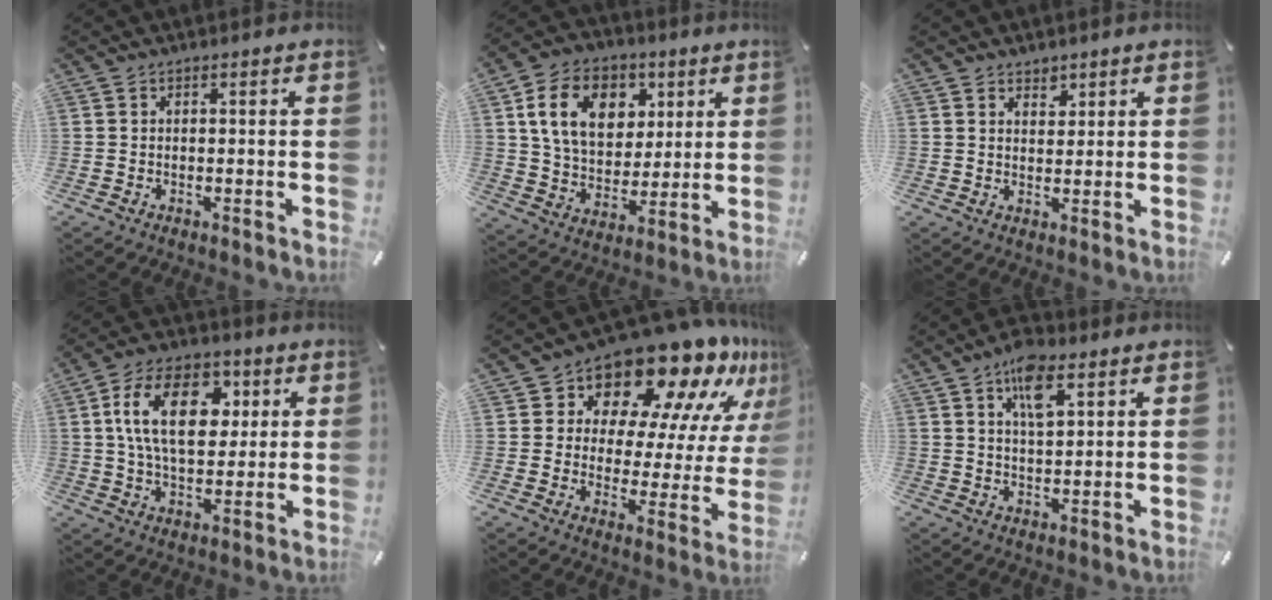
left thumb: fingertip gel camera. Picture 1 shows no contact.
{"total": 15.0, "force": [5.5, 11.4, 8.1], "torque": [-0.139, 0.001, 0.106]}
{"total": 2.7, "force": [1.9, 1.9, 0.2], "torque": [0.009, -0.008, 0.033]}
{"total": 16.6, "force": [4.3, 10.5, 12.2], "torque": [-0.219, 0.011, 0.071]}
{"total": 17.9, "force": [15.0, 6.8, 6.9], "torque": [-0.100, -0.138, 0.246]}
{"total": 10.1, "force": [5.8, 4.9, 6.7], "torque": [-0.113, -0.016, 0.101]}